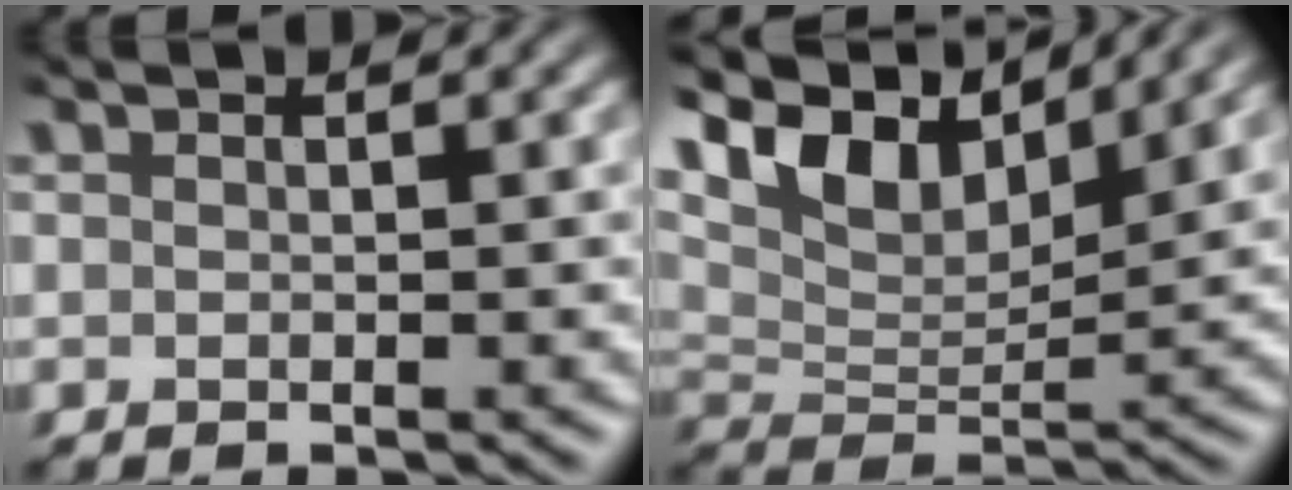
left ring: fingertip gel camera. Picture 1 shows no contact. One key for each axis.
{"total": 9.9, "fx": 6.5, "fy": 3.9, "fz": 6.3, "tx": -0.127, "ty": 0.018, "tz": 0.117}